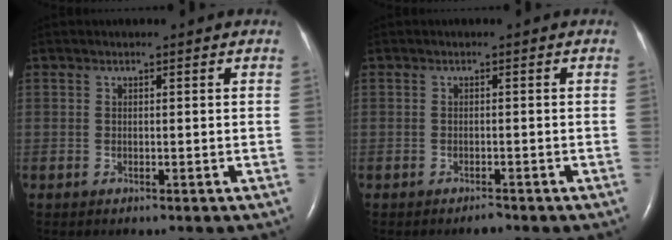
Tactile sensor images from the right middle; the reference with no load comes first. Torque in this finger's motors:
{"motor_torque": [0.12, -0.10, 0.00, -0.01]}